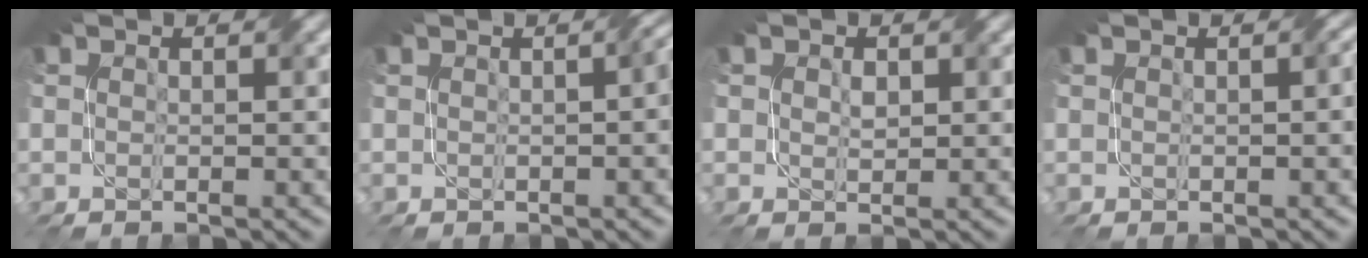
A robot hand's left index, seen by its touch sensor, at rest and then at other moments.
{"total": 3.4, "force": [0.2, 1.2, 3.2], "torque": [-0.016, 0.014, 0.004]}
{"total": 1.4, "force": [0.4, 1.0, 0.8], "torque": [-0.013, -0.005, 0.012]}
{"total": 2.4, "force": [0.2, 0.9, 2.2], "torque": [-0.012, 0.006, 0.004]}